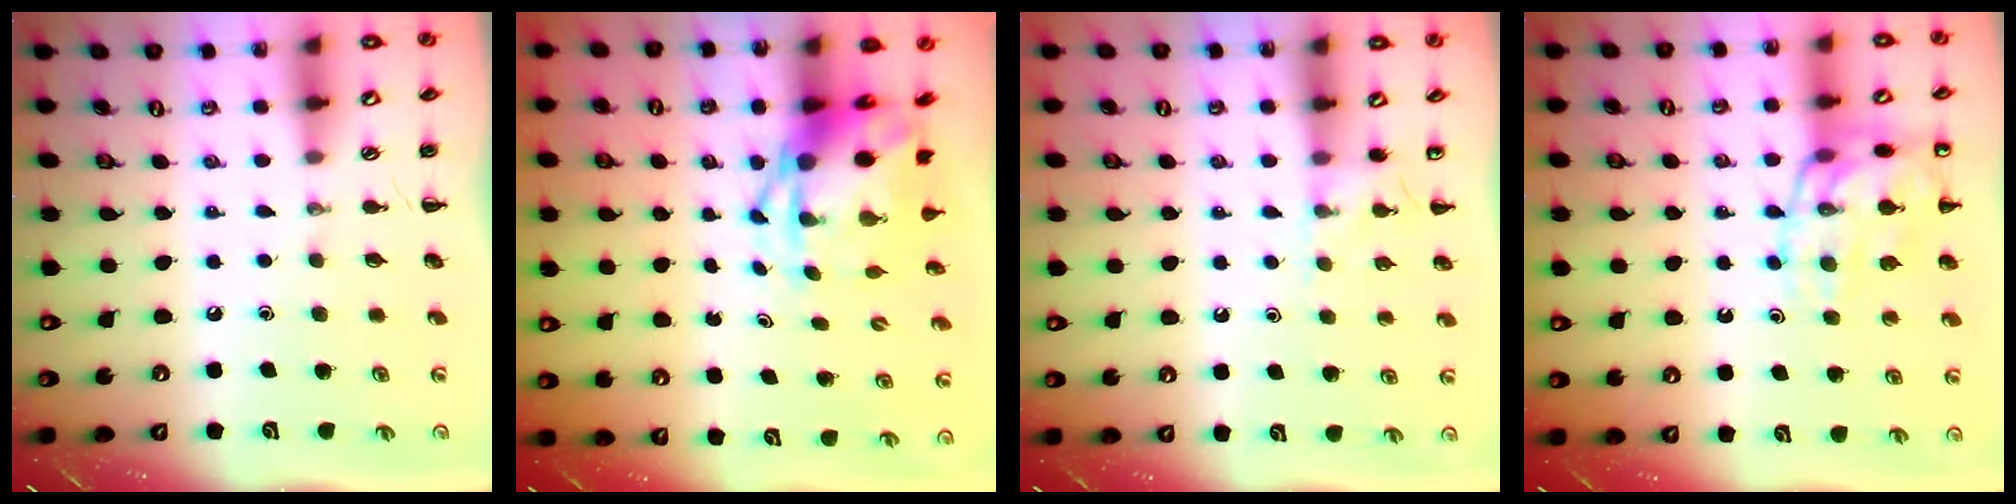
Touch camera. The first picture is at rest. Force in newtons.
{"total": 5.4, "press": 5.1, "slide": 1.5}
{"total": 5.5, "press": 5.3, "slide": 1.5}
{"total": 15.8, "press": 15.6, "slide": 2.1}